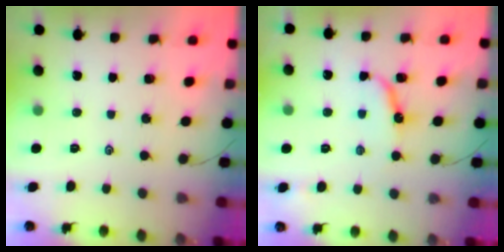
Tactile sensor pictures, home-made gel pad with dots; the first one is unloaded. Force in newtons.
{"total": 8.2, "press": 8.2, "slide": 0.7}